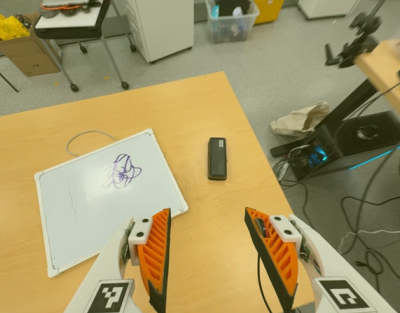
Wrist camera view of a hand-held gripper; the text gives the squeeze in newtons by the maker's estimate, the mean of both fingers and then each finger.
{"total": 0.0}